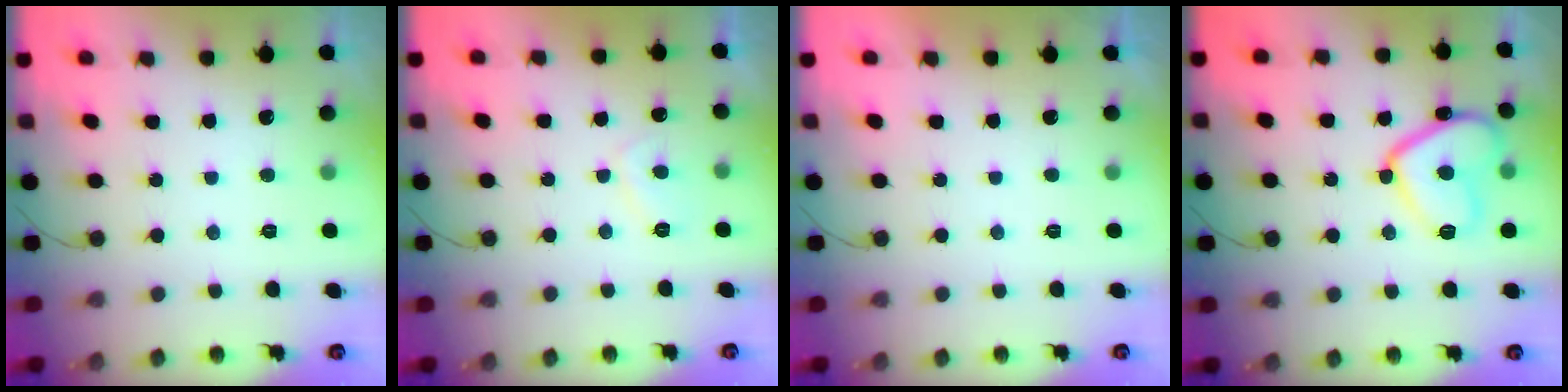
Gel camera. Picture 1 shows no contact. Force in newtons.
{"total": 2.4, "press": 2.4, "slide": 0.6}
{"total": 2.3, "press": 2.3, "slide": 0.4}
{"total": 12.8, "press": 12.7, "slide": 1.3}